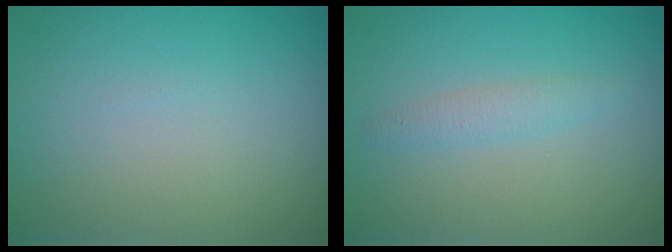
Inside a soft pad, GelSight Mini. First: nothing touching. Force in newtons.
{"total": 1.4, "press": 1.4, "slide": 0.0}